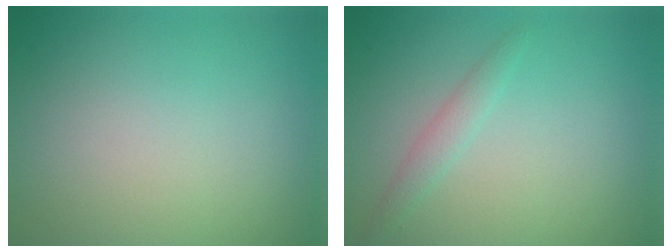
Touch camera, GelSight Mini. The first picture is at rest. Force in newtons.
{"total": 1.4, "press": 1.4, "slide": 0.1}